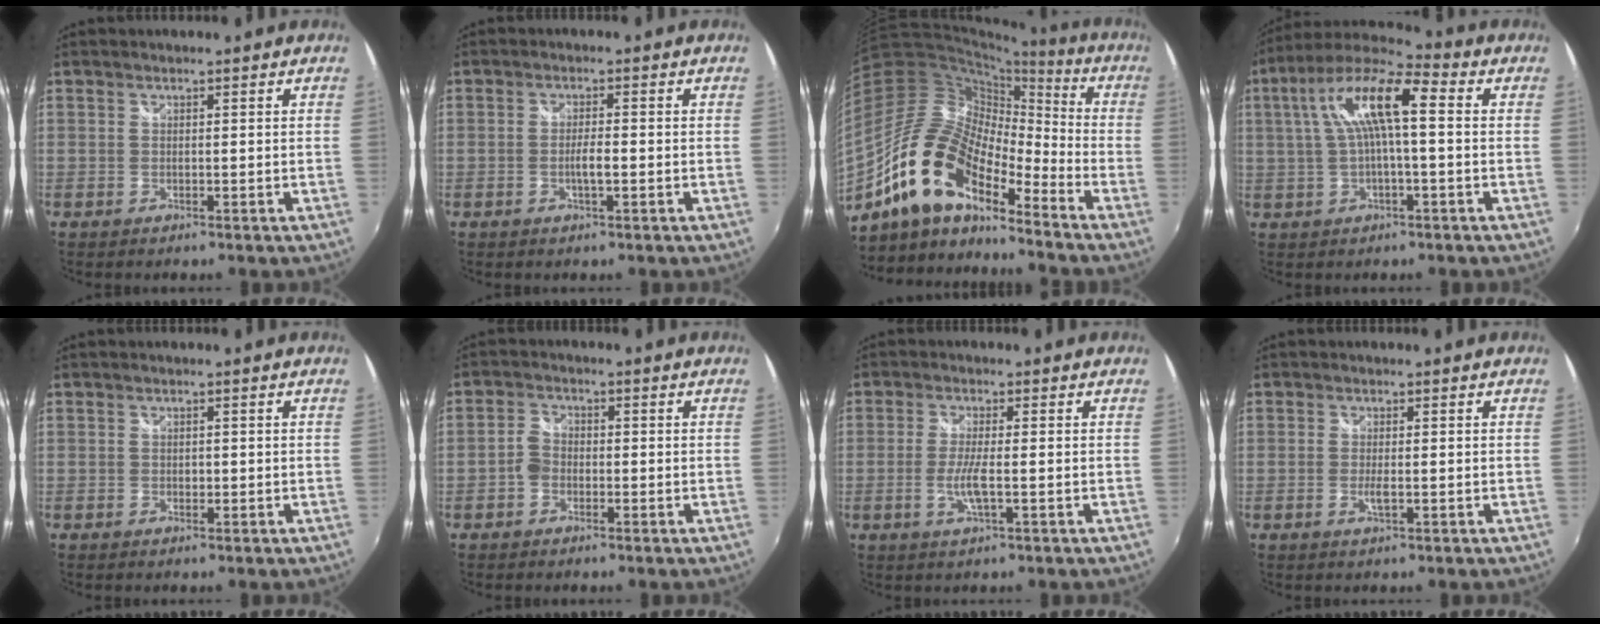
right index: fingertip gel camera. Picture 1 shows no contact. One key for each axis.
{"total": 2.4, "fx": -0.7, "fy": 0.3, "fz": 2.3, "tx": -0.042, "ty": 0.002, "tz": -0.013}
{"total": 17.3, "fx": -11.8, "fy": 6.6, "fz": 10.7, "tx": -0.191, "ty": -0.005, "tz": -0.240}
{"total": 12.8, "fx": 2.1, "fy": 3.1, "fz": 12.3, "tx": -0.233, "ty": 0.028, "tz": 0.032}
{"total": 0.6, "fx": -0.1, "fy": 0.6, "fz": 0.2, "tx": 0.000, "ty": 0.000, "tz": -0.001}
{"total": 2.9, "fx": -1.2, "fy": 2.2, "fz": 1.4, "tx": -0.027, "ty": 0.008, "tz": -0.028}
{"total": 4.3, "fx": -1.1, "fy": 0.3, "fz": 4.1, "tx": -0.086, "ty": -0.007, "tz": -0.023}
{"total": 1.8, "fx": -0.4, "fy": 0.3, "fz": 1.7, "tx": -0.033, "ty": -0.004, "tz": -0.007}